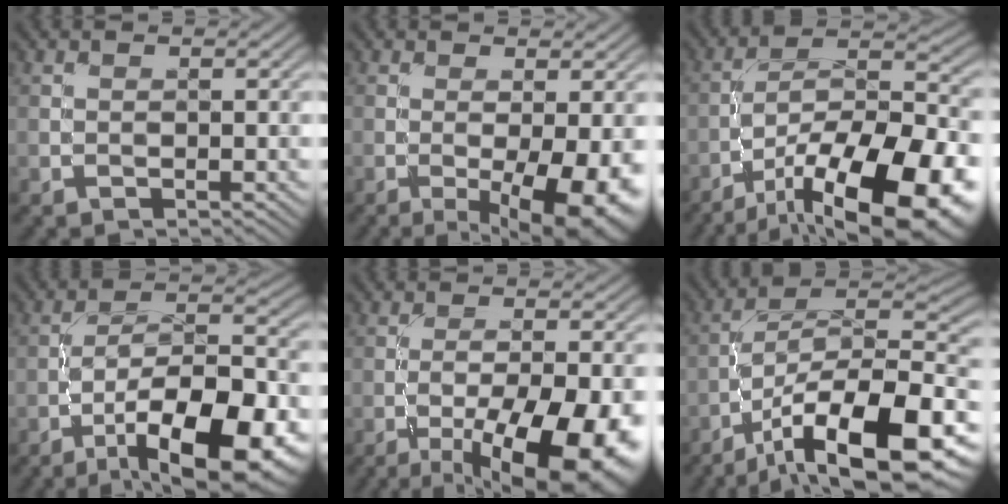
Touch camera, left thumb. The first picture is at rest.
{"total": 9.0, "force": [-2.8, 2.6, 8.2], "torque": [-0.126, -0.011, -0.028]}
{"total": 19.2, "force": [-11.4, 6.7, 13.8], "torque": [-0.206, -0.023, -0.183]}
{"total": 16.3, "force": [-8.6, 5.8, 12.6], "torque": [-0.197, -0.007, -0.135]}
{"total": 14.7, "force": [-7.3, 4.6, 11.9], "torque": [-0.173, -0.027, -0.097]}
{"total": 17.9, "force": [-9.8, 6.6, 13.4], "torque": [-0.206, -0.011, -0.182]}